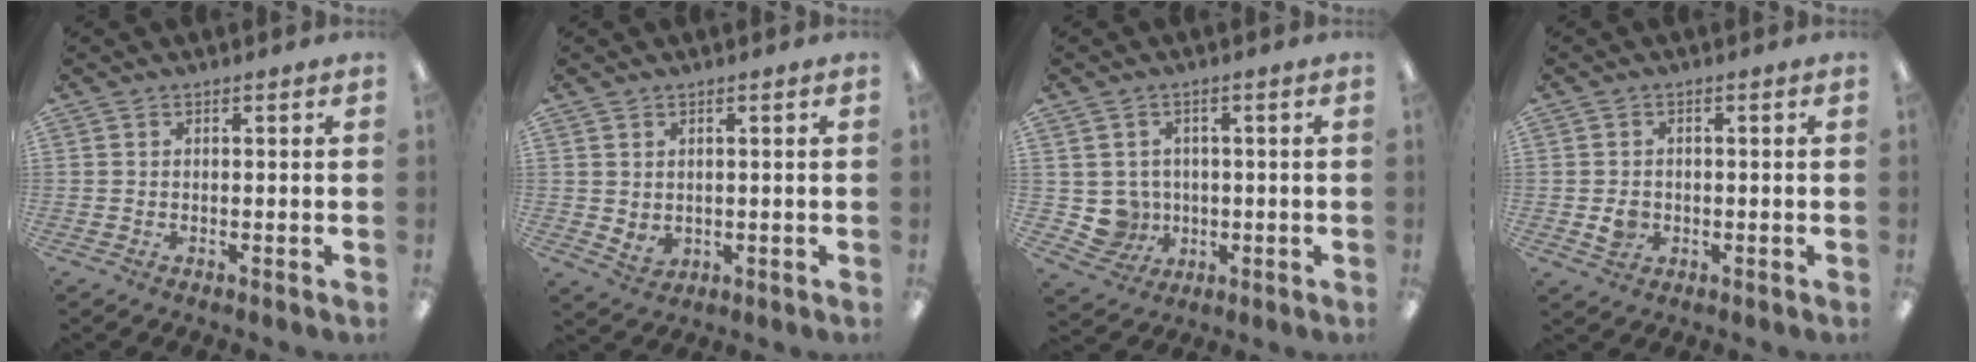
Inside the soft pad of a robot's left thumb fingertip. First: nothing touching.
{"total": 2.6, "force": [1.7, 1.7, 0.8], "torque": [-0.012, -0.009, 0.031]}
{"total": 5.8, "force": [0.6, 5.7, 0.9], "torque": [-0.041, -0.002, 0.020]}
{"total": 3.2, "force": [-0.5, 2.8, 1.6], "torque": [-0.010, -0.001, -0.010]}